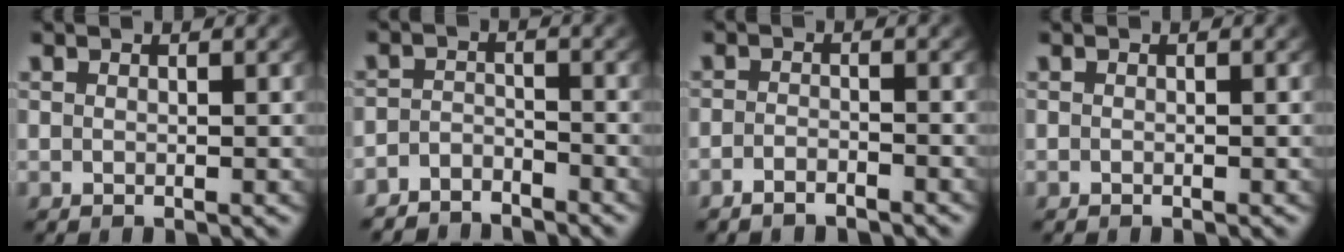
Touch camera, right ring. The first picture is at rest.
{"total": 3.8, "force": [-3.5, 1.4, 0.2], "torque": [-0.007, -0.019, -0.058]}
{"total": 2.3, "force": [-2.2, 0.5, 0.4], "torque": [-0.012, -0.008, -0.037]}
{"total": 0.0}